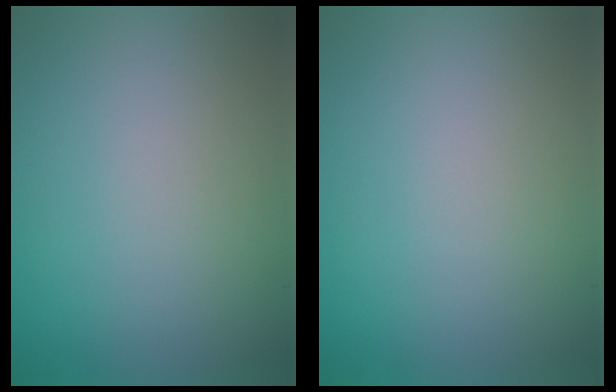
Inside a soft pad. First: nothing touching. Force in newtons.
{"total": 0.0}